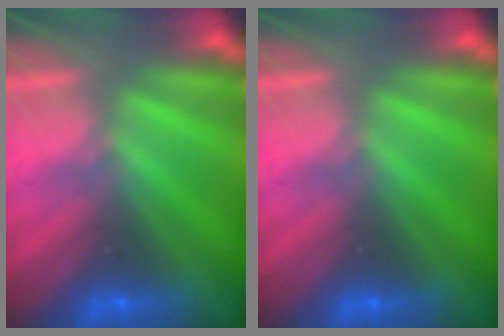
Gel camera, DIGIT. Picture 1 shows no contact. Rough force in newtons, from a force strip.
{"total": 0.0}